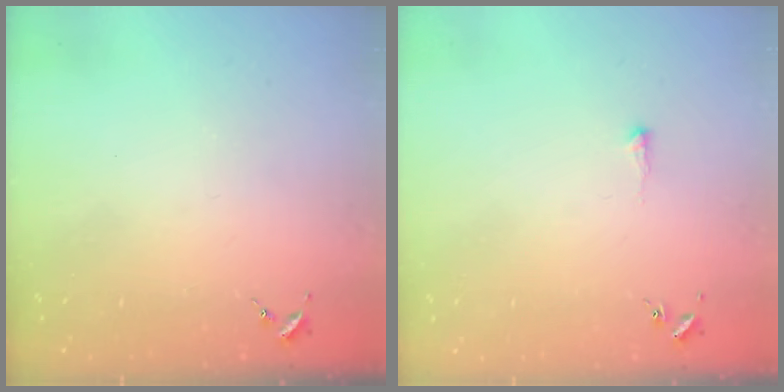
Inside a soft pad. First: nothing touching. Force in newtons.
{"total": 2.9, "press": 2.8, "slide": 0.5}